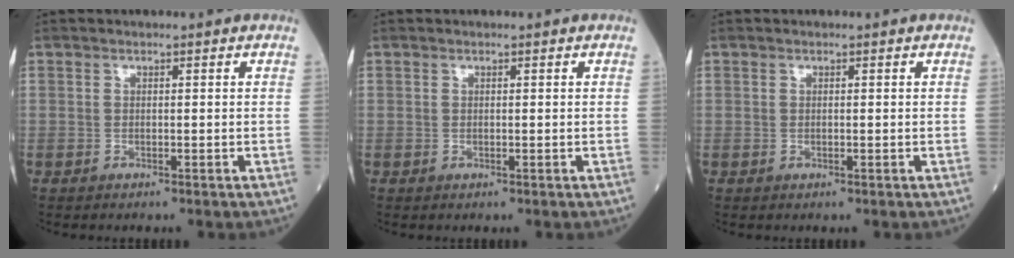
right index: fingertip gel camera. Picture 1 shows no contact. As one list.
[{"total": 0.0}, {"total": 0.0}]